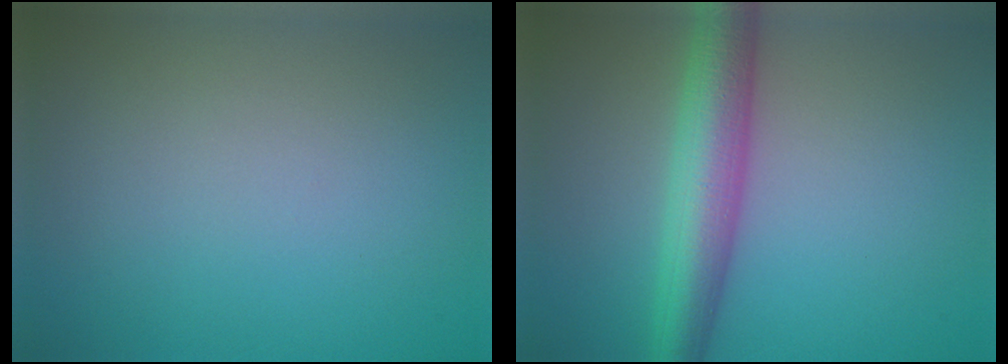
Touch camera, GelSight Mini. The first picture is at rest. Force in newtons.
{"total": 6.4, "press": 6.4, "slide": 0.2}